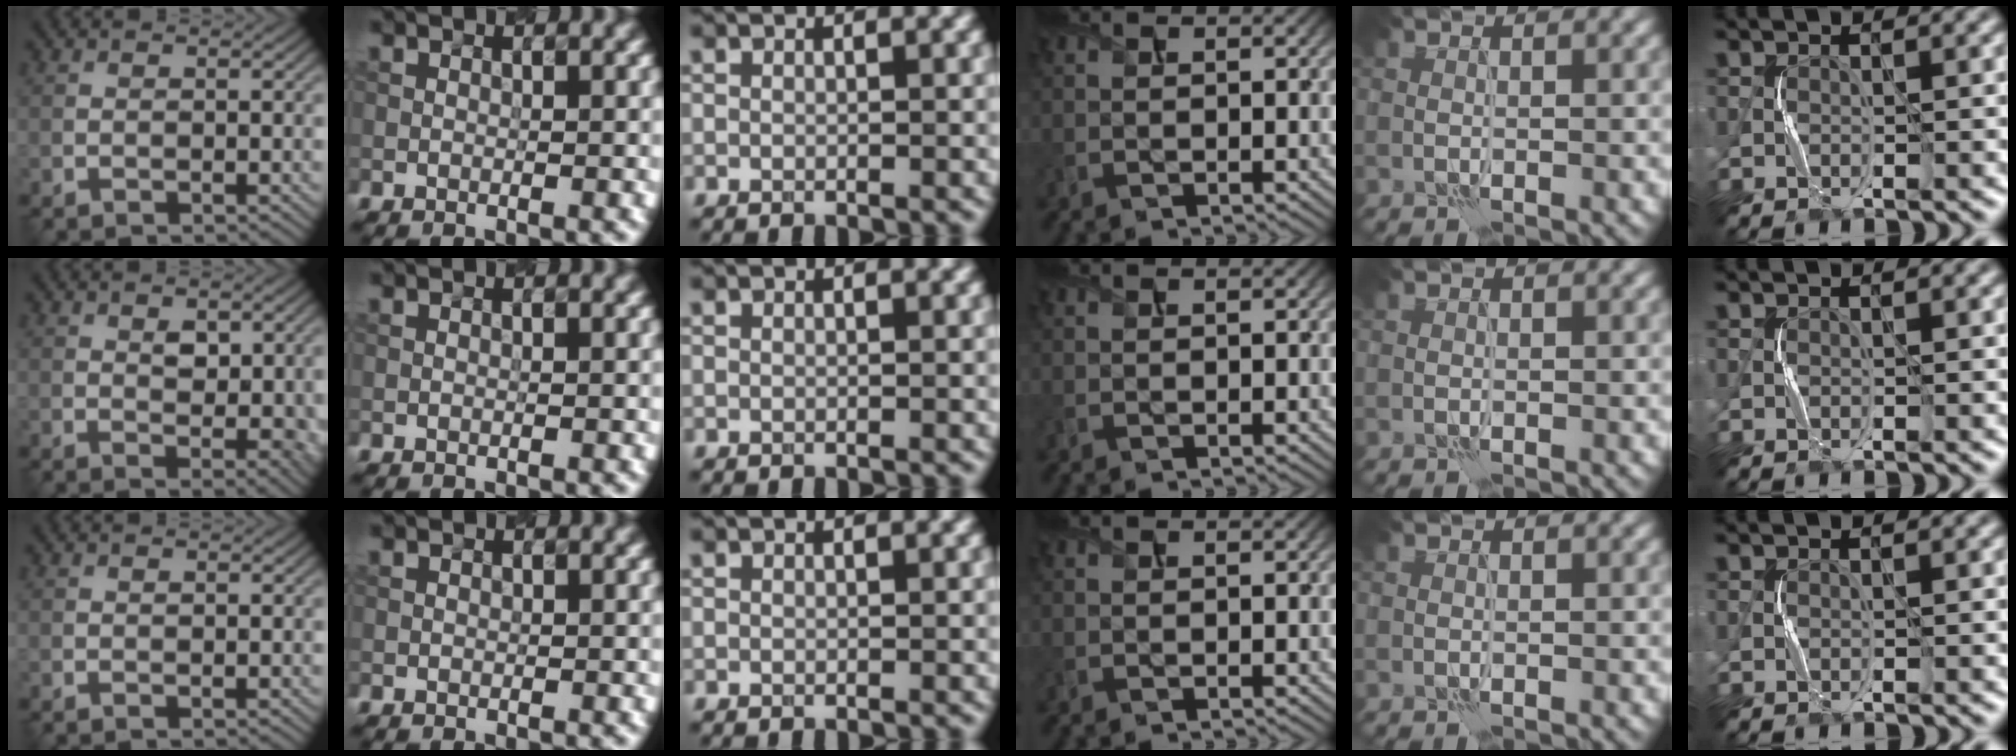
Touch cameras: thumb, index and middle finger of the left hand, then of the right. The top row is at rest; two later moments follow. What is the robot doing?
{"motion": "squeeze", "object": "stress ball aka squeeze ball"}